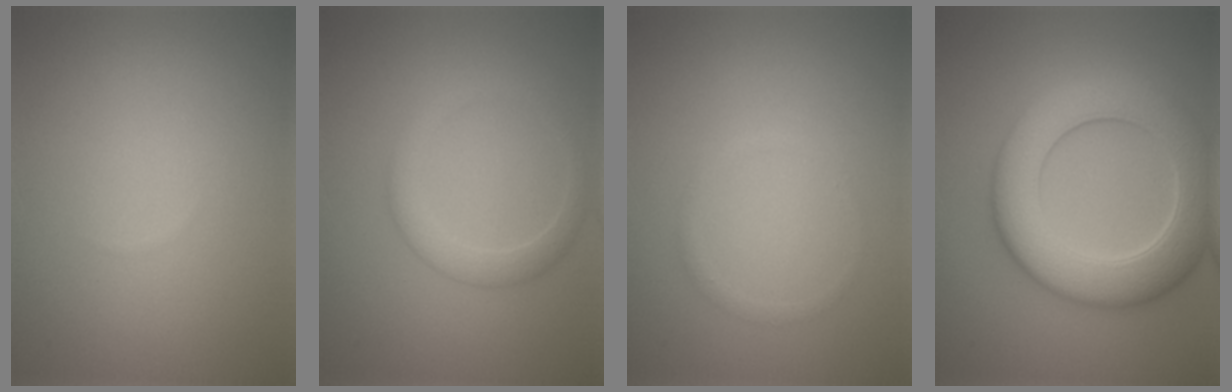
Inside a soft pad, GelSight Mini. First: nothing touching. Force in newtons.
{"total": 2.2, "press": 2.2, "slide": 0.1}
{"total": 0.7, "press": 0.7, "slide": 0.0}
{"total": 8.6, "press": 8.6, "slide": 0.5}